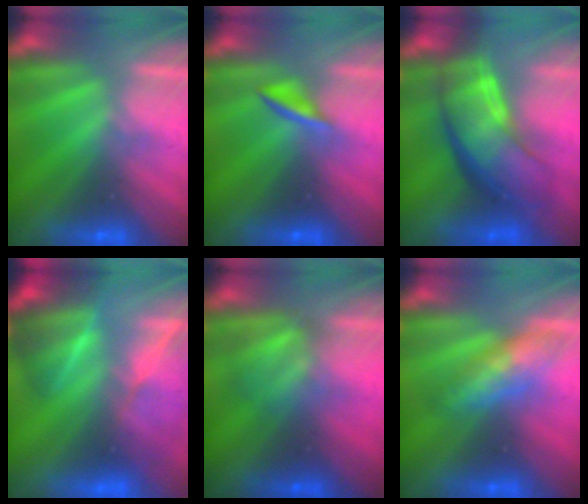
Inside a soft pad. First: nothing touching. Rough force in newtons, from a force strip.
{"total": 2.1}
{"total": 7.7}
{"total": 7.8}
{"total": 3.0}
{"total": 4.8}